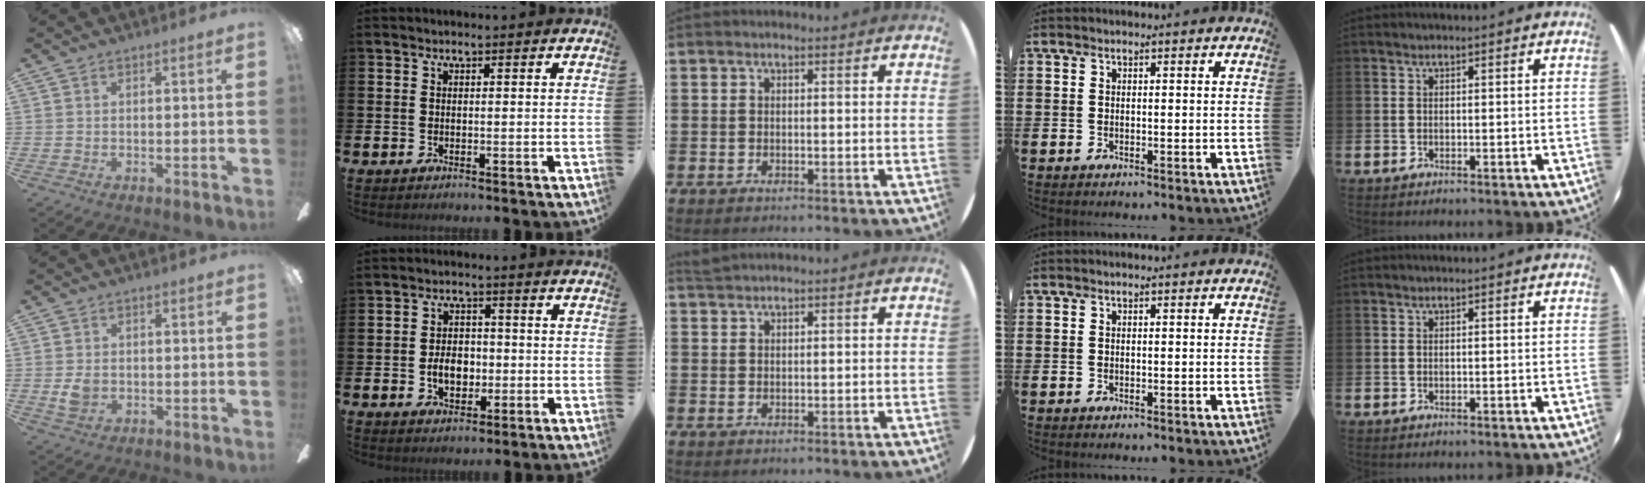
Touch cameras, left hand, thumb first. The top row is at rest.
{"thumb": {"total": 3.7, "force": [-0.3, 2.8, 2.3], "torque": [-0.041, 0.002, -0.008]}, "index": {"total": 4.6, "force": [-0.9, 3.3, 3.0], "torque": [-0.044, 0.001, -0.022]}, "middle": {"total": 1.1, "force": [1.1, -0.2, -0.1], "torque": [0.001, -0.001, 0.022]}}